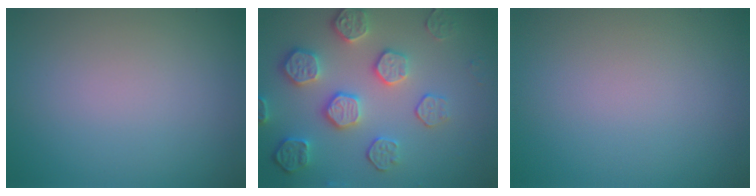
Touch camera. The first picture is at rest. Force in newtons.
{"total": 5.2, "press": 4.5, "slide": 2.6}
{"total": 0.0}